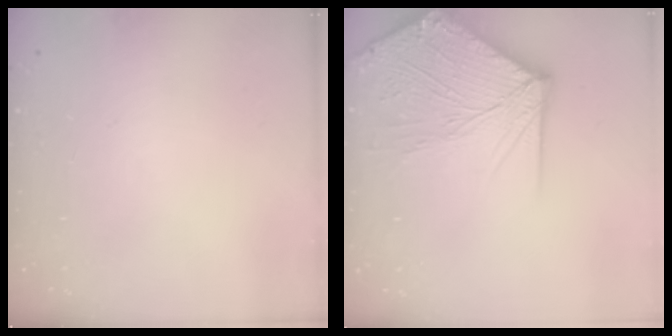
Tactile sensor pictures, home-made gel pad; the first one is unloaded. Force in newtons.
{"total": 16.8, "press": 16.7, "slide": 2.3}